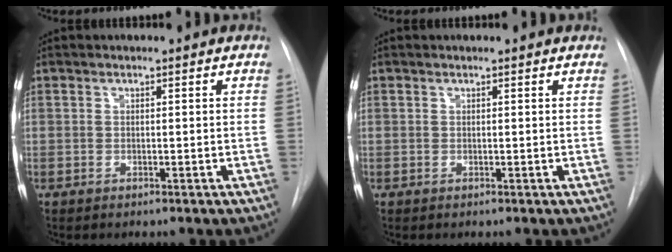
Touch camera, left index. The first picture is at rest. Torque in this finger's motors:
{"motor_torque": [0.02, -0.04, 0.00, 0.00]}